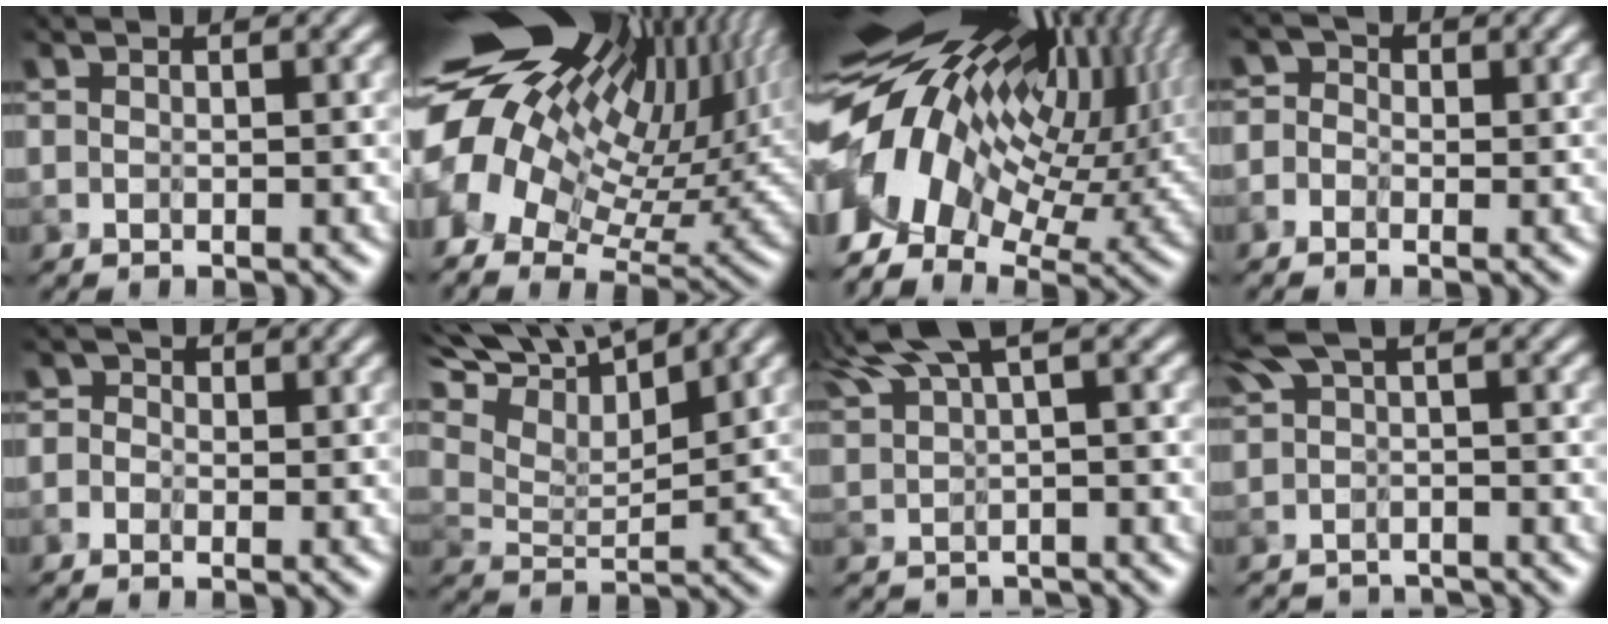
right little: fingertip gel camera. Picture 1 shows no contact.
{"total": 19.4, "force": [5.3, 12.1, 14.3], "torque": [-0.254, 0.014, 0.110]}
{"total": 16.9, "force": [1.1, 10.0, 13.6], "torque": [-0.263, -0.019, 0.032]}
{"total": 1.7, "force": [-0.4, 1.5, 0.5], "torque": [0.006, 0.003, -0.024]}
{"total": 1.3, "force": [-0.2, 1.2, 0.4], "torque": [0.004, -0.003, -0.019]}
{"total": 9.9, "force": [7.7, 3.0, 5.5], "torque": [-0.113, 0.018, 0.113]}
{"total": 4.6, "force": [2.8, 1.4, 3.4], "torque": [-0.057, -0.002, 0.060]}
{"total": 2.5, "force": [-1.3, 1.2, 1.8], "torque": [-0.031, -0.020, -0.017]}